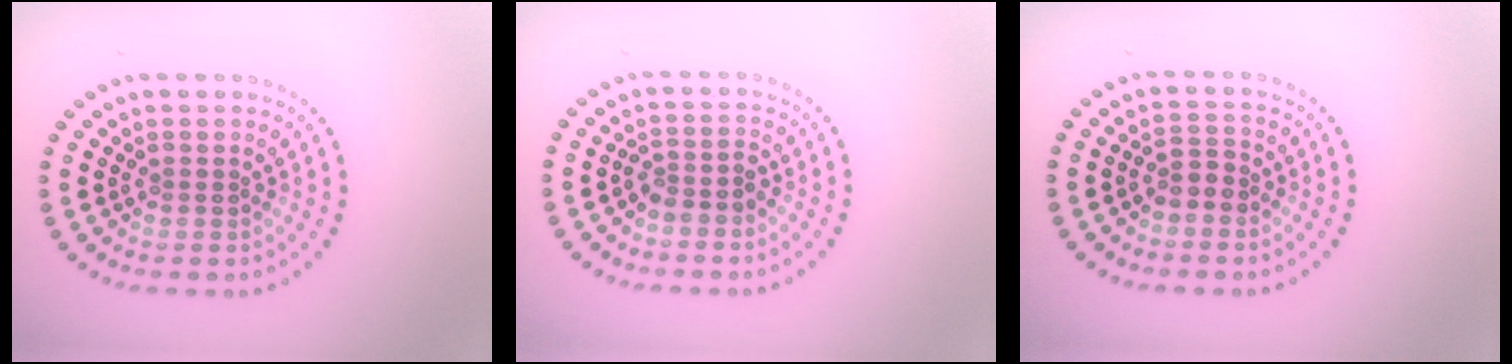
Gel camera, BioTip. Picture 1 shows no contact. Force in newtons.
{"total": 1.8, "press": 1.5, "slide": 1.1}
{"total": 1.7, "press": 1.5, "slide": 0.8}